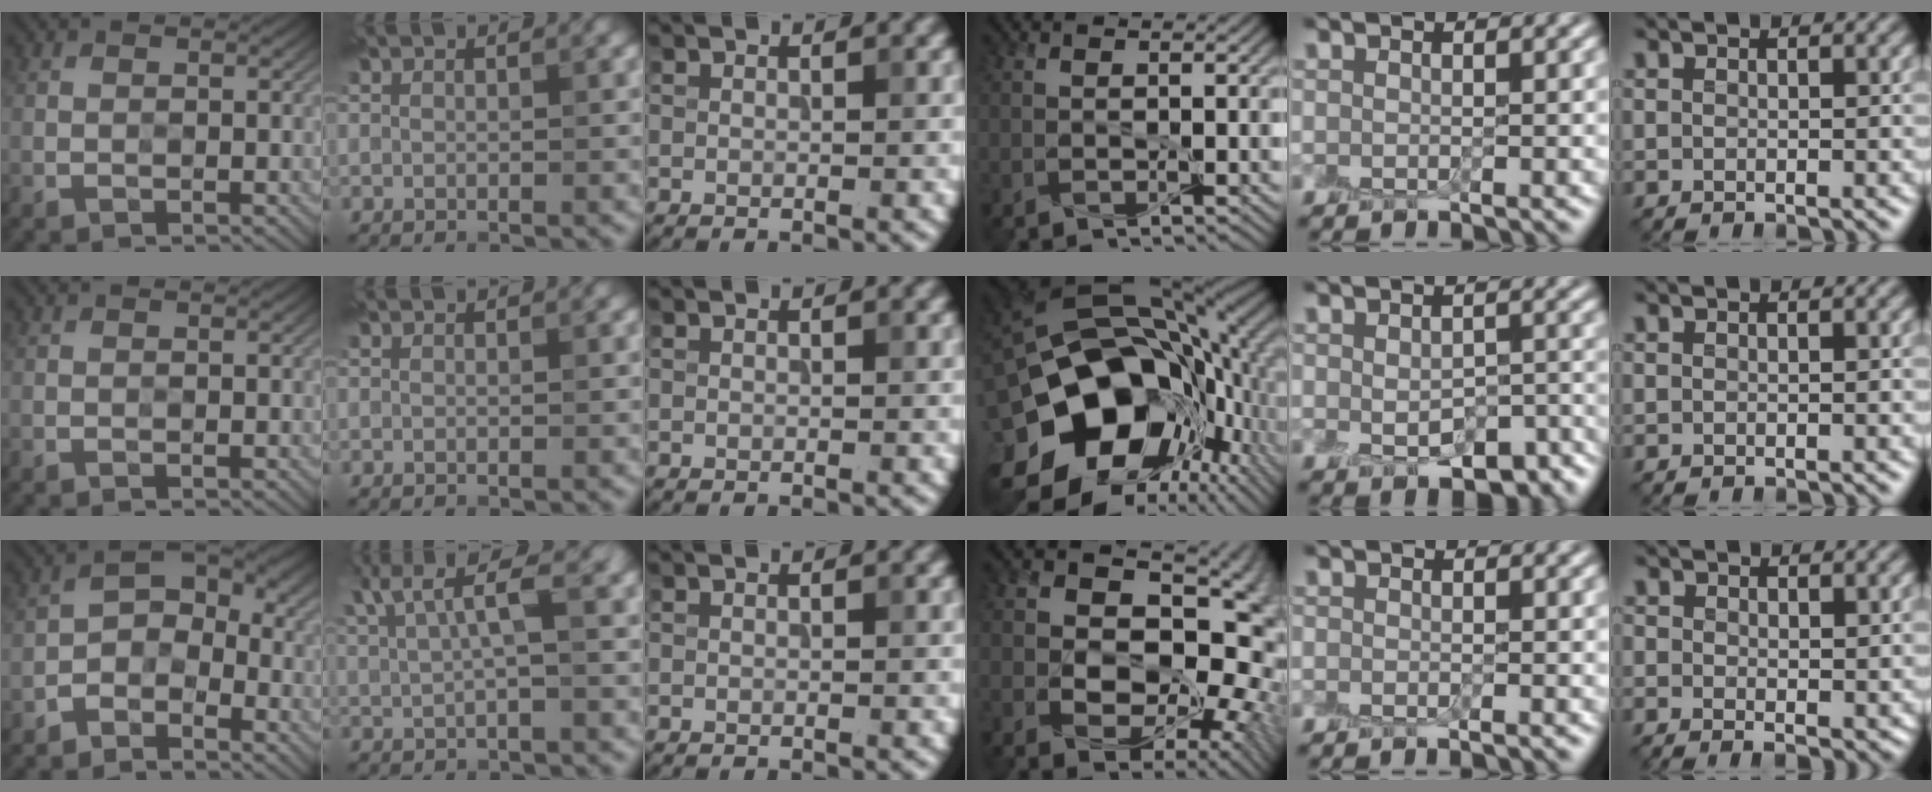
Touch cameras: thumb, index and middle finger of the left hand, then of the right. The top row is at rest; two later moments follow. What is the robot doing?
{"motion": "peel", "object": "aluminum foil"}